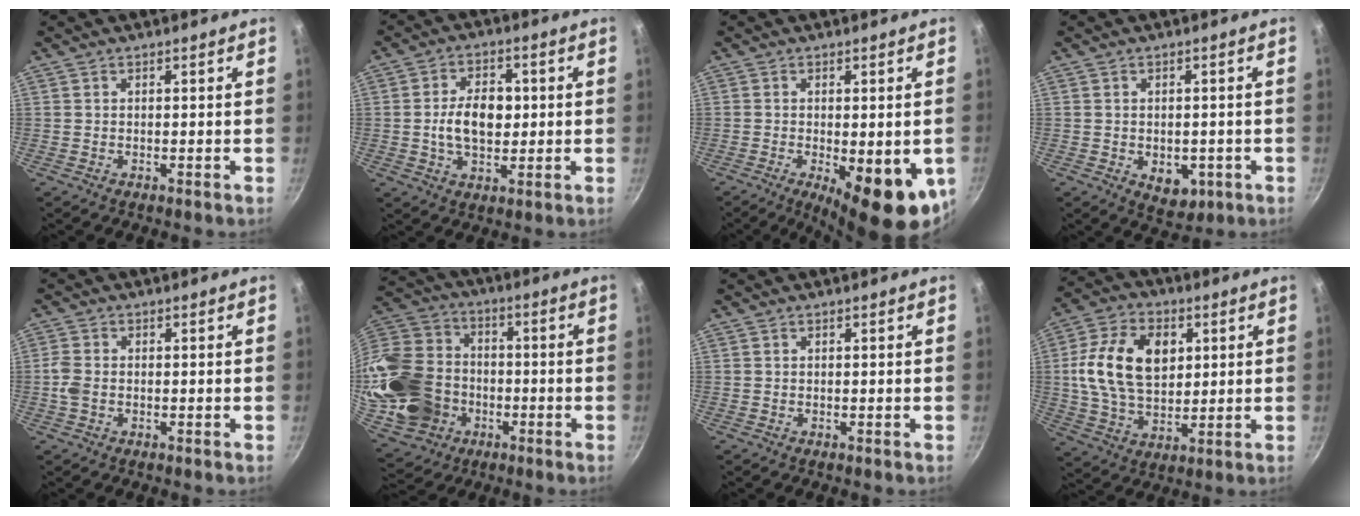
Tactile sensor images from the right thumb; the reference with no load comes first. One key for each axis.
{"total": 9.3, "fx": 0.1, "fy": 6.0, "fz": 7.1, "tx": -0.101, "ty": 0.006, "tz": -0.004}
{"total": 14.6, "fx": -4.3, "fy": 5.3, "fz": 12.9, "tx": -0.150, "ty": -0.010, "tz": -0.046}
{"total": 6.1, "fx": -1.8, "fy": 4.2, "fz": 4.0, "tx": -0.033, "ty": -0.001, "tz": -0.015}
{"total": 3.1, "fx": -0.7, "fy": 2.2, "fz": 2.1, "tx": -0.050, "ty": 0.005, "tz": -0.019}
{"total": 24.3, "fx": -4.8, "fy": 19.4, "fz": 13.9, "tx": -0.281, "ty": 0.043, "tz": -0.069}
{"total": 0.0}
{"total": 16.6, "fx": 3.1, "fy": 11.1, "fz": 11.9, "tx": -0.202, "ty": 0.000, "tz": 0.052}